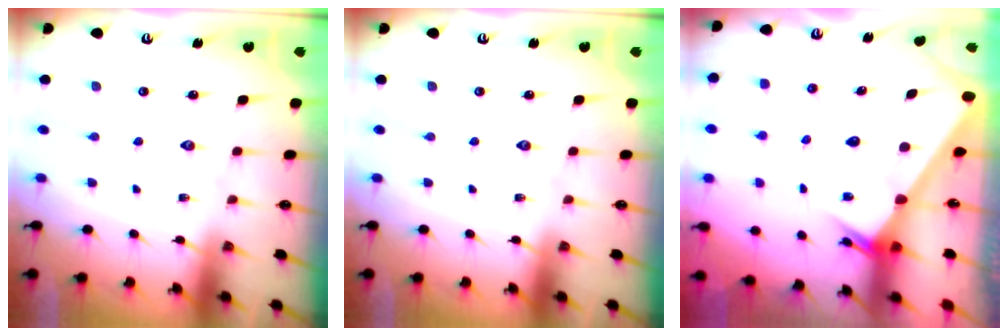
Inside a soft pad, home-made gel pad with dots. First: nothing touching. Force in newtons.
{"total": 0.0}
{"total": 2.5, "press": 2.5, "slide": 0.1}